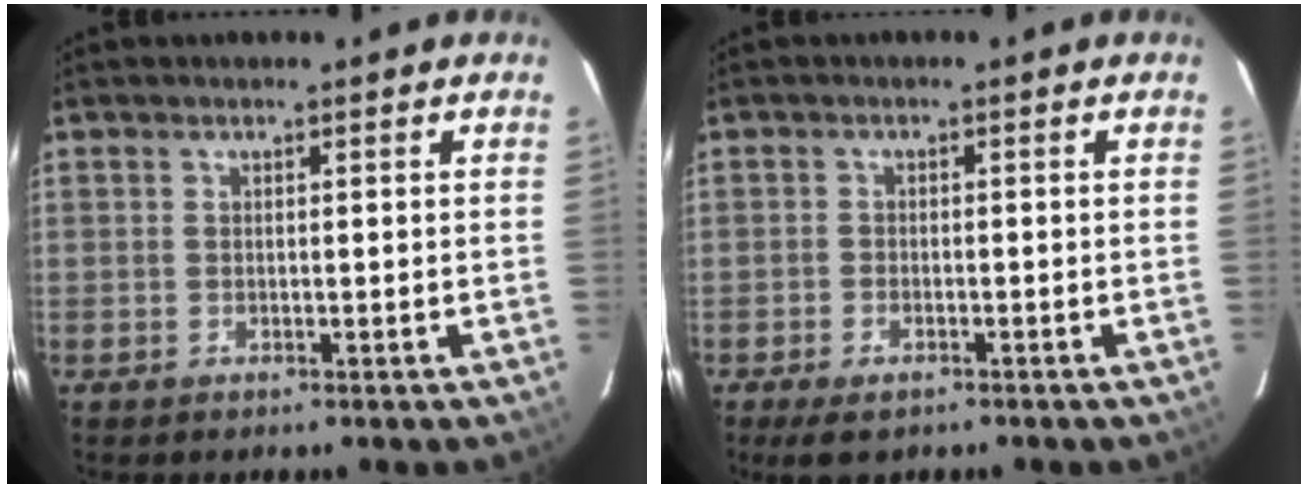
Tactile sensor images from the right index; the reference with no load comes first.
{"total": 4.4, "force": [-3.1, 2.1, 2.3], "torque": [-0.059, -0.015, -0.053]}